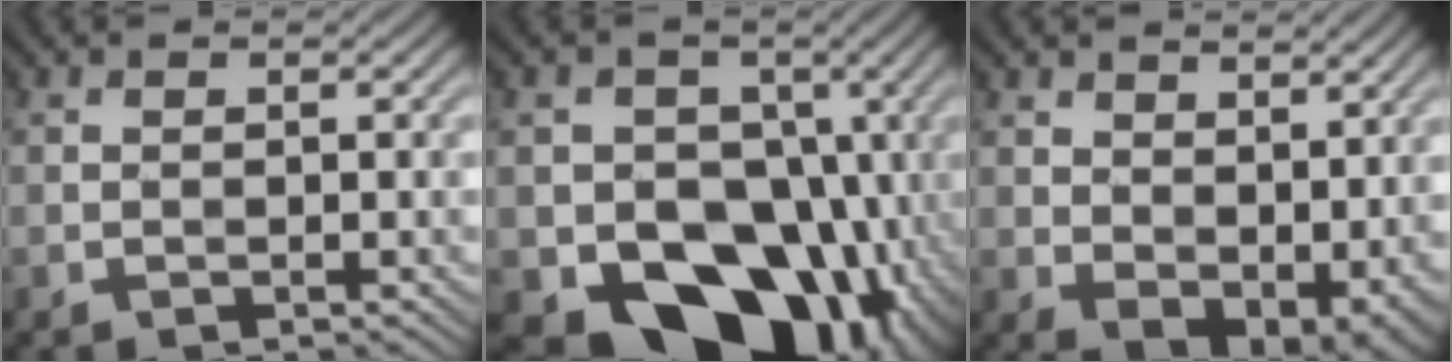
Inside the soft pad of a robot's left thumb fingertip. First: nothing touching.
{"total": 19.4, "force": [-5.7, 15.5, 10.2], "torque": [-0.134, -0.027, -0.121]}
{"total": 7.9, "force": [1.7, 5.6, 5.3], "torque": [-0.100, -0.031, 0.048]}